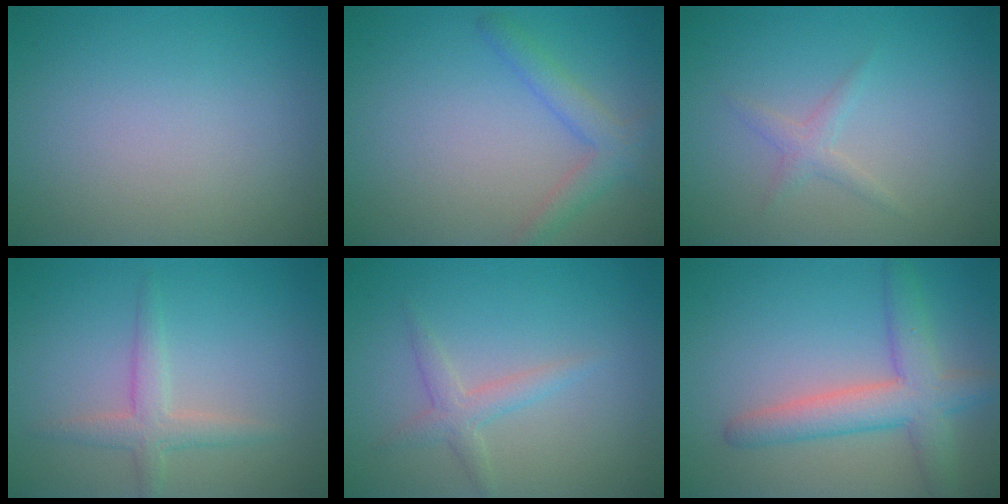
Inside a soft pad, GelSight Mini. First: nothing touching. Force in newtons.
{"total": 2.5, "press": 2.5, "slide": 0.3}
{"total": 1.3, "press": 1.3, "slide": 0.0}
{"total": 2.5, "press": 2.4, "slide": 0.3}
{"total": 1.9, "press": 1.9, "slide": 0.0}
{"total": 5.2, "press": 5.2, "slide": 0.2}